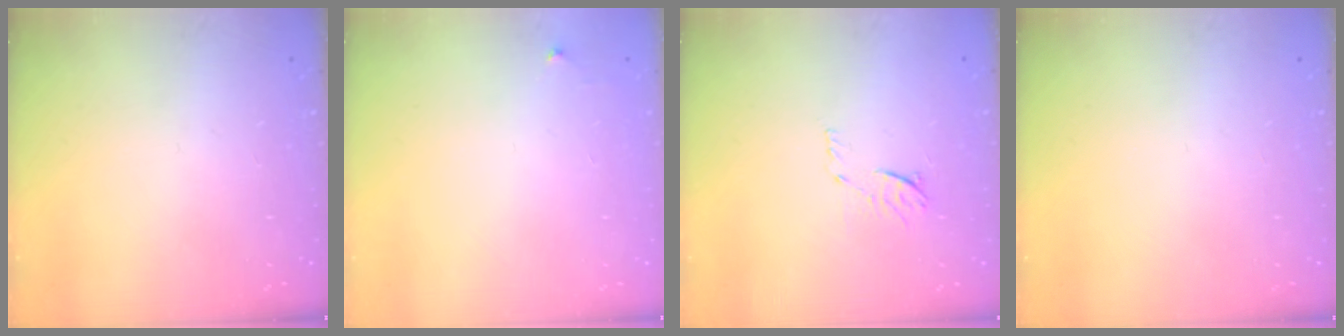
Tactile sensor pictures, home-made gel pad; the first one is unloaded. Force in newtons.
{"total": 3.2, "press": 3.2, "slide": 0.5}
{"total": 5.7, "press": 5.6, "slide": 0.8}
{"total": 0.0}